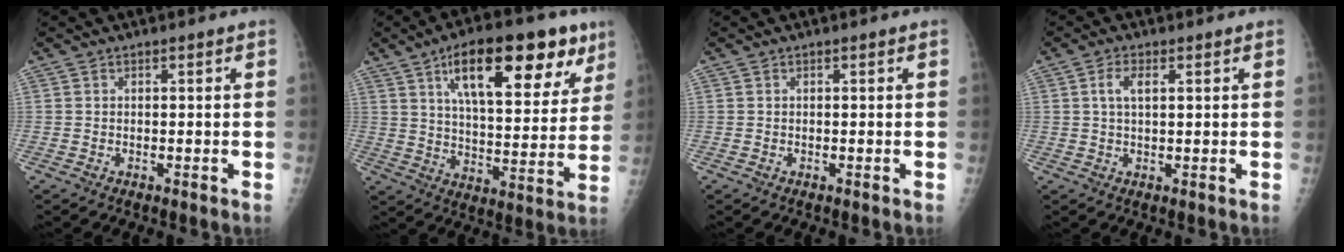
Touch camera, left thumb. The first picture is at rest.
{"total": 22.2, "force": [11.7, 9.0, 16.6], "torque": [-0.202, -0.030, 0.179]}
{"total": 0.0}
{"total": 3.5, "force": [1.1, 1.5, 3.0], "torque": [-0.059, 0.005, 0.021]}